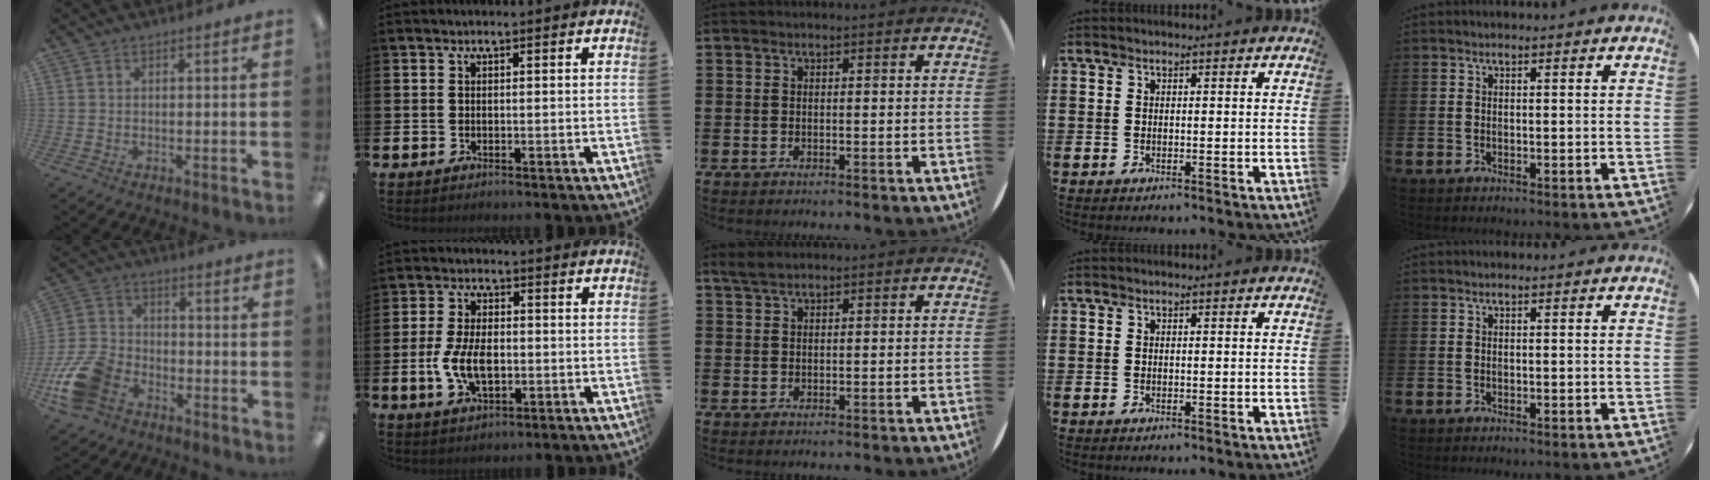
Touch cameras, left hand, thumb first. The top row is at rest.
{"thumb": {"total": 12.9, "force": [-6.8, 8.5, 6.9], "torque": [-0.155, 0.039, -0.126]}, "index": {"total": 6.5, "force": [-1.0, 3.6, 5.4], "torque": [-0.108, -0.001, -0.022]}, "middle": {"total": 1.7, "force": [1.5, 0.3, 0.7], "torque": [-0.015, 0.004, 0.027]}}